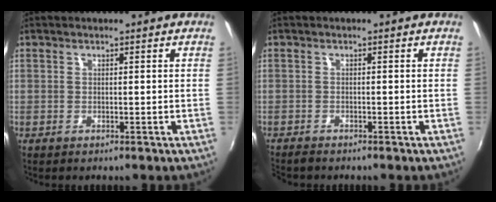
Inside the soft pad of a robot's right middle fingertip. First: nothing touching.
{"total": 1.8, "force": [-1.8, 0.3, 0.3], "torque": [-0.014, -0.010, -0.035]}